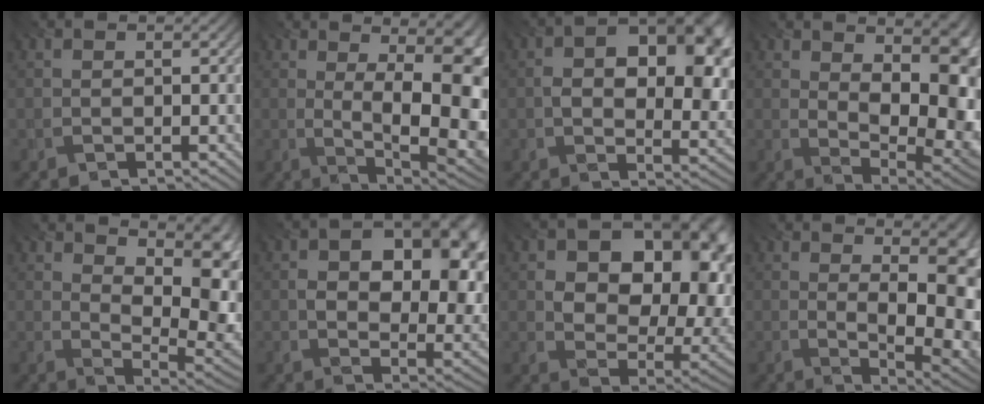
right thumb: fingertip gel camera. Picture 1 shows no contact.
{"total": 13.1, "force": [0.4, 4.0, 12.5], "torque": [-0.160, 0.014, 0.009]}
{"total": 11.9, "force": [1.9, 7.1, 9.3], "torque": [-0.130, -0.005, 0.034]}
{"total": 11.7, "force": [2.4, 5.9, 9.9], "torque": [-0.122, 0.001, 0.044]}
{"total": 10.2, "force": [3.8, 4.4, 8.3], "torque": [-0.114, 0.001, 0.057]}
{"total": 12.9, "force": [2.7, 8.2, 9.5], "torque": [-0.128, -0.014, 0.057]}
{"total": 16.0, "force": [4.2, 10.5, 11.3], "torque": [-0.143, 0.002, 0.077]}
{"total": 10.7, "force": [1.1, 4.0, 9.9], "torque": [-0.107, 0.006, 0.024]}